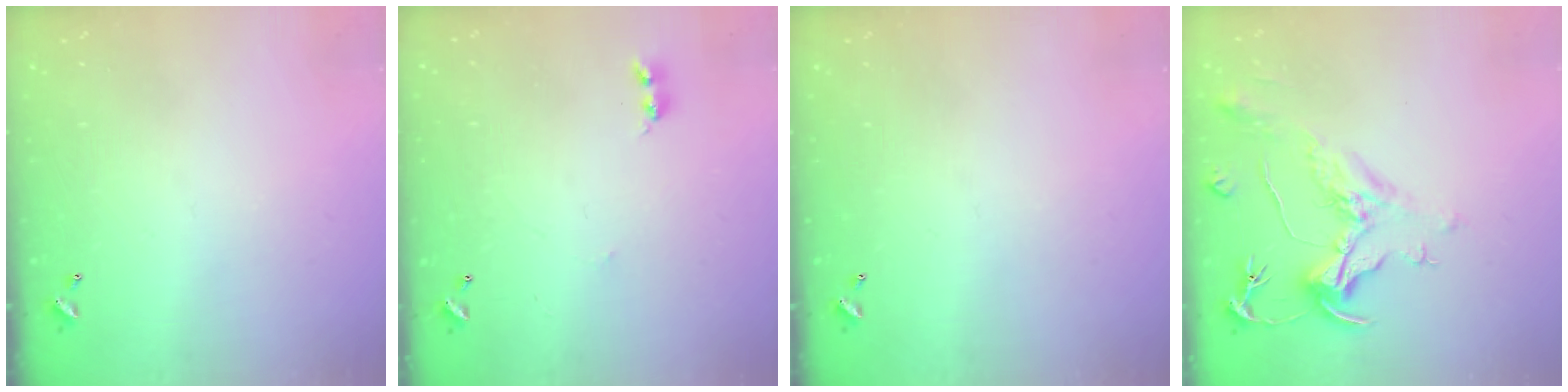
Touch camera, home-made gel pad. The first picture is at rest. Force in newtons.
{"total": 2.2, "press": 2.1, "slide": 0.5}
{"total": 0.0}
{"total": 2.0, "press": 1.5, "slide": 1.3}